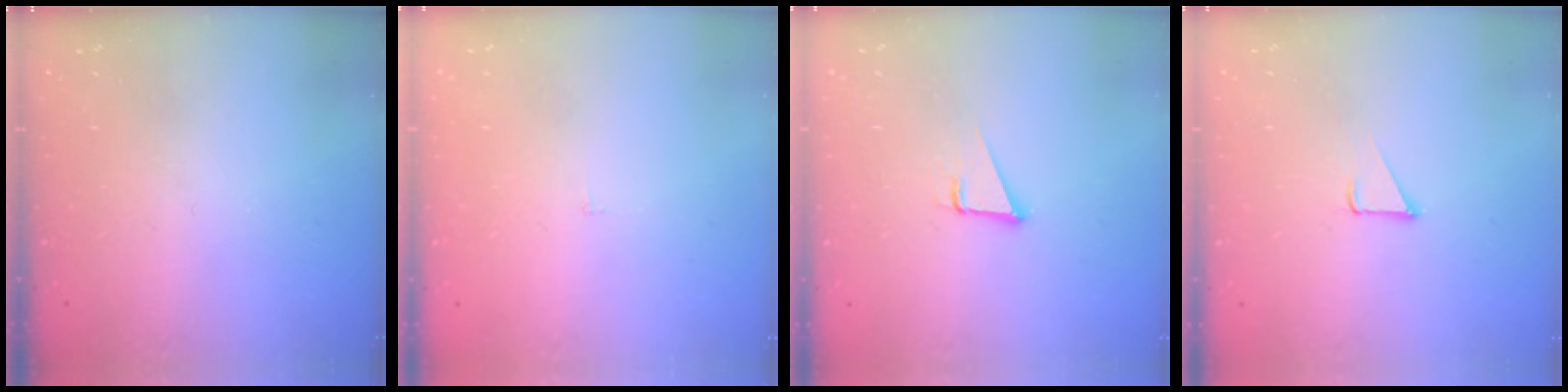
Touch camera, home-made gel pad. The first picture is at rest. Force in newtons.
{"total": 1.8, "press": 1.8, "slide": 0.1}
{"total": 3.7, "press": 2.9, "slide": 2.2}
{"total": 3.2, "press": 3.2, "slide": 0.1}